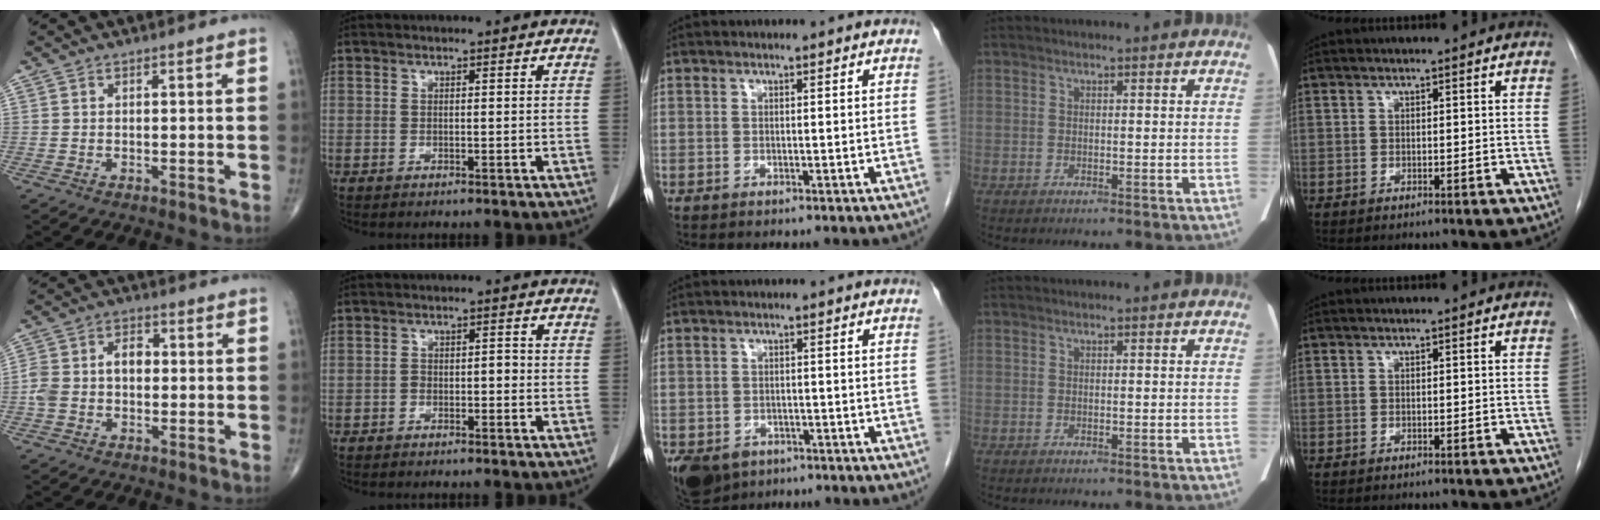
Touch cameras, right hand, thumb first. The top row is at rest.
{"thumb": {"total": 7.4, "force": [-0.4, 5.1, 5.3], "torque": [-0.103, 0.031, -0.012]}, "index": {"total": 2.1, "force": [-0.8, 1.1, 1.5], "torque": [-0.021, 0.011, -0.011]}, "middle": {"total": 11.0, "force": [-5.9, 8.2, 4.4], "torque": [-0.122, -0.012, -0.080]}}